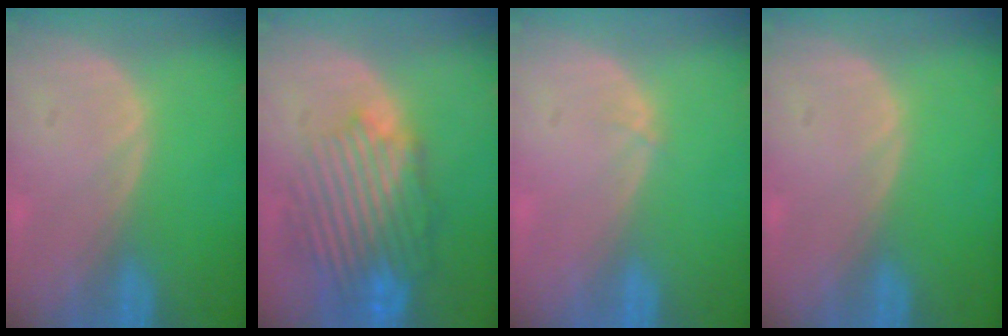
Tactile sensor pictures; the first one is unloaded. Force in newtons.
{"total": 10.2, "press": 9.7, "slide": 3.4}
{"total": 0.6, "press": 0.4, "slide": 0.3}
{"total": 0.0}